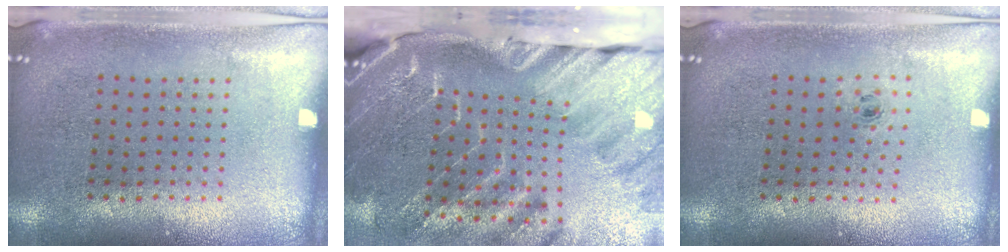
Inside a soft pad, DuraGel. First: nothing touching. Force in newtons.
{"total": 4.6, "press": 3.4, "slide": 3.0}
{"total": 0.6, "press": 0.3, "slide": 0.5}